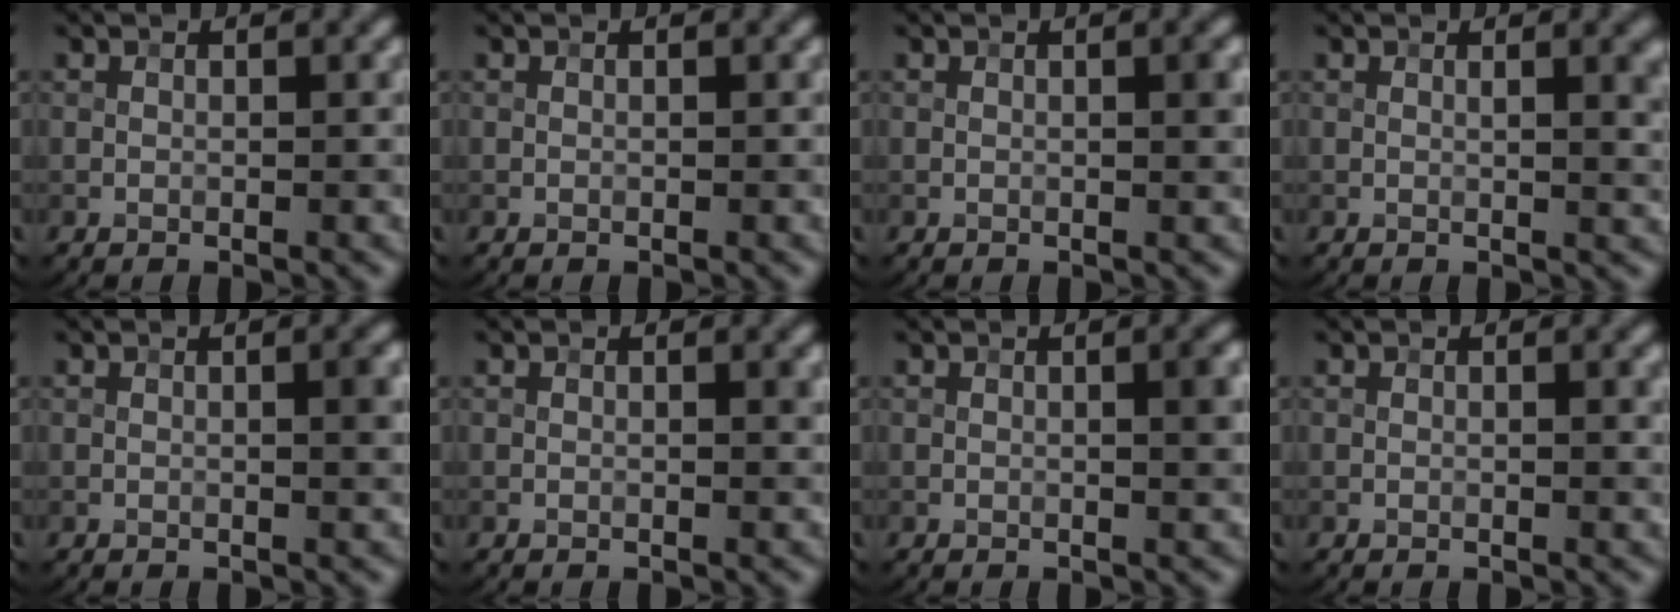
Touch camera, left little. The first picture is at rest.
{"total": 0.0}
{"total": 1.2, "force": [0.1, 0.2, 1.1], "torque": [-0.016, 0.001, 0.002]}
{"total": 3.1, "force": [0.7, 0.9, 2.8], "torque": [-0.025, 0.007, 0.006]}
{"total": 1.8, "force": [0.2, 0.4, 1.8], "torque": [-0.022, 0.003, 0.001]}
{"total": 0.6, "force": [0.2, 0.1, 0.5], "torque": [-0.005, -0.001, 0.001]}
{"total": 2.1, "force": [0.2, 0.4, 2.1], "torque": [-0.025, 0.003, 0.002]}
{"total": 1.0, "force": [0.2, 0.2, 0.9], "torque": [-0.011, 0.001, 0.002]}